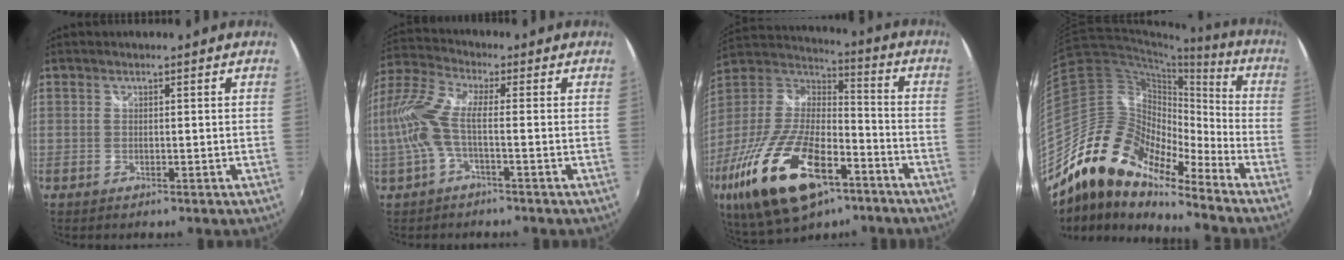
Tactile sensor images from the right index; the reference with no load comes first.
{"total": 10.4, "force": [-1.7, 2.8, 9.9], "torque": [-0.214, 0.003, -0.037]}
{"total": 27.5, "force": [-14.1, 12.2, 20.3], "torque": [-0.412, -0.042, -0.241]}
{"total": 17.4, "force": [-13.2, 6.3, 9.4], "torque": [-0.162, -0.003, -0.261]}